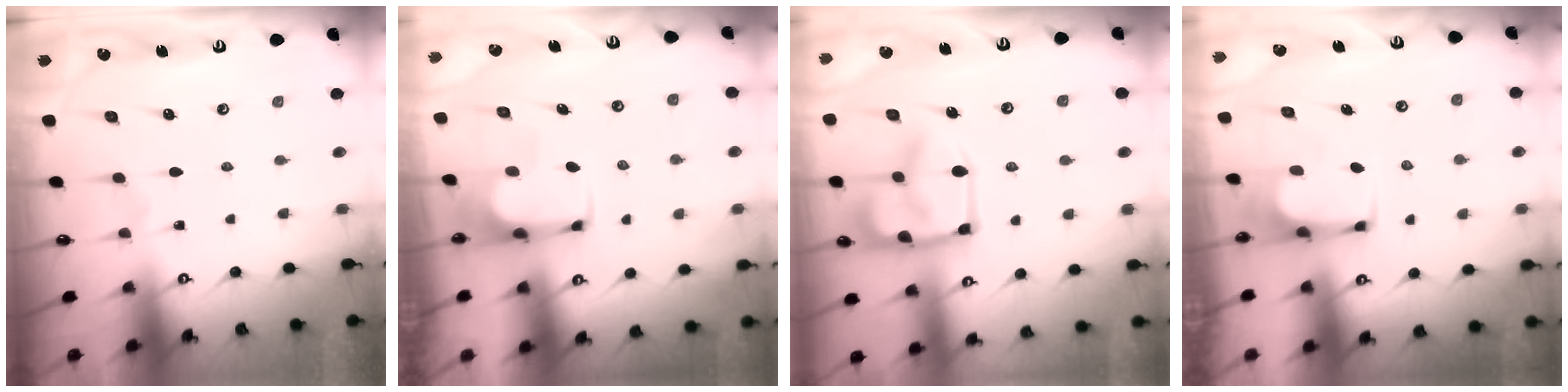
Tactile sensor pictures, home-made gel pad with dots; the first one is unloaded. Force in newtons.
{"total": 1.3, "press": 1.2, "slide": 0.5}
{"total": 13.8, "press": 13.8, "slide": 1.2}
{"total": 3.4, "press": 3.4, "slide": 0.2}